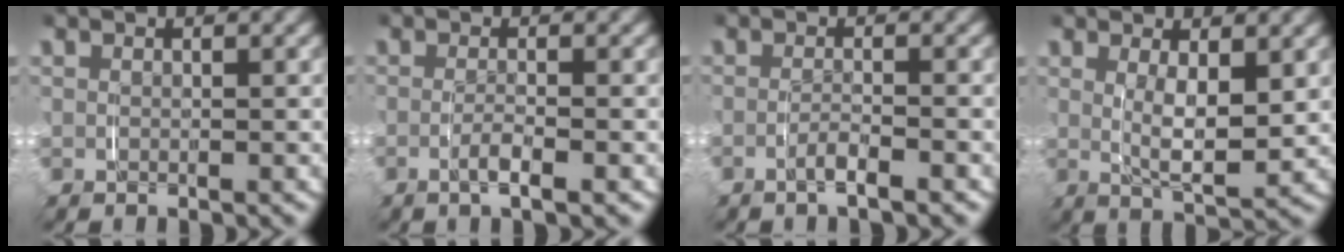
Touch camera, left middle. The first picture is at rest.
{"total": 1.7, "force": [-1.0, -0.1, 1.3], "torque": [-0.032, -0.008, -0.016]}
{"total": 1.6, "force": [-1.3, -0.1, 0.8], "torque": [-0.022, -0.004, -0.024]}
{"total": 3.9, "force": [0.7, 1.2, 3.6], "torque": [-0.064, -0.018, 0.015]}